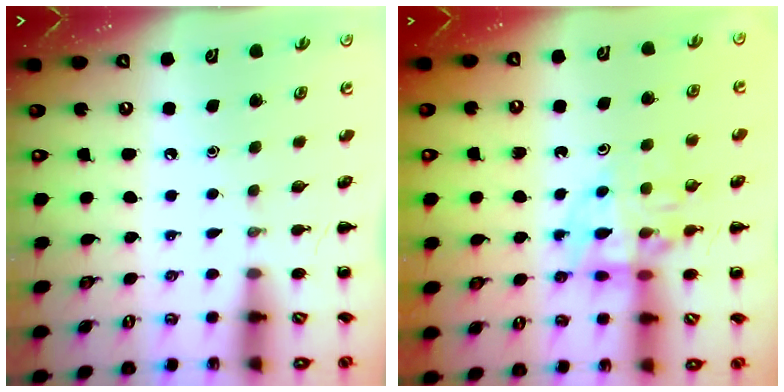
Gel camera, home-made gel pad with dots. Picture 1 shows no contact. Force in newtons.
{"total": 11.4, "press": 11.1, "slide": 2.5}